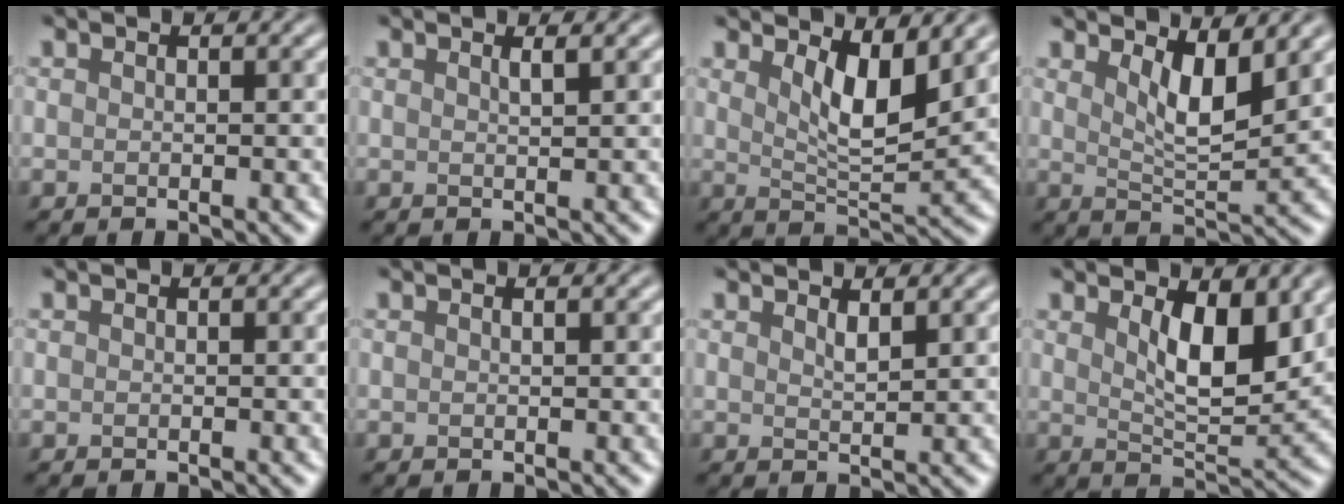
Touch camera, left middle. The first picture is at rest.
{"total": 1.1, "force": [0.6, 0.4, 0.9], "torque": [0.000, 0.004, 0.000]}
{"total": 4.7, "force": [2.0, 1.4, 4.0], "torque": [-0.072, -0.011, 0.043]}
{"total": 4.1, "force": [1.9, 1.2, 3.5], "torque": [-0.062, -0.012, 0.042]}
{"total": 0.0}
{"total": 0.7, "force": [0.4, 0.3, 0.5], "torque": [0.003, -0.004, -0.002]}
{"total": 1.0, "force": [0.8, 0.2, 0.5], "torque": [-0.010, 0.000, 0.019]}
{"total": 5.4, "force": [1.8, 1.8, 4.8], "torque": [-0.081, -0.009, 0.039]}